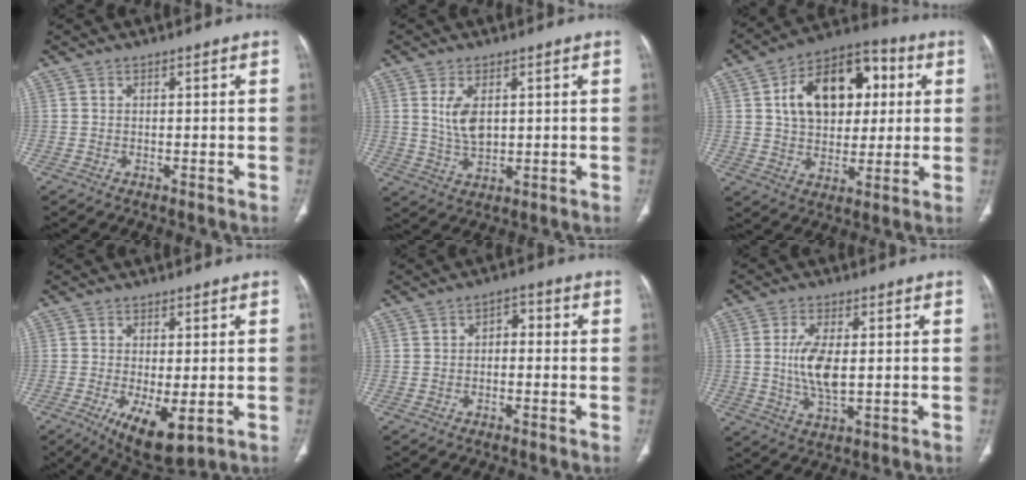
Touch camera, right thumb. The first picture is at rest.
{"total": 6.2, "force": [1.4, 3.4, 5.0], "torque": [-0.096, -0.010, 0.035]}
{"total": 18.5, "force": [4.4, 12.2, 13.3], "torque": [-0.170, 0.013, 0.069]}
{"total": 9.4, "force": [-2.9, 3.7, 8.2], "torque": [-0.134, -0.020, -0.035]}
{"total": 3.1, "force": [-0.3, 1.9, 2.3], "torque": [-0.024, 0.018, -0.014]}
{"total": 8.1, "force": [0.3, 3.4, 7.4], "torque": [-0.155, -0.010, 0.007]}